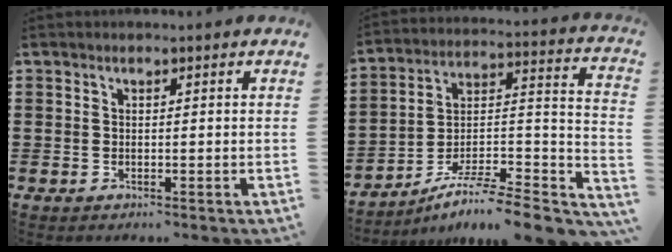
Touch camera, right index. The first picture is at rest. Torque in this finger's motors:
{"motor_torque": [1.01, 1.13, 0.45, 0.06]}